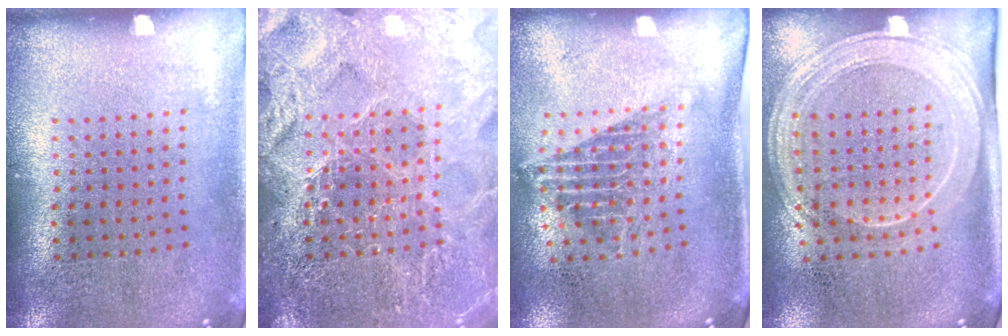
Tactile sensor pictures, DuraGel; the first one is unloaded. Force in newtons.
{"total": 6.2, "press": 6.1, "slide": 0.8}
{"total": 1.4, "press": 1.1, "slide": 0.9}
{"total": 2.2, "press": 1.8, "slide": 1.2}